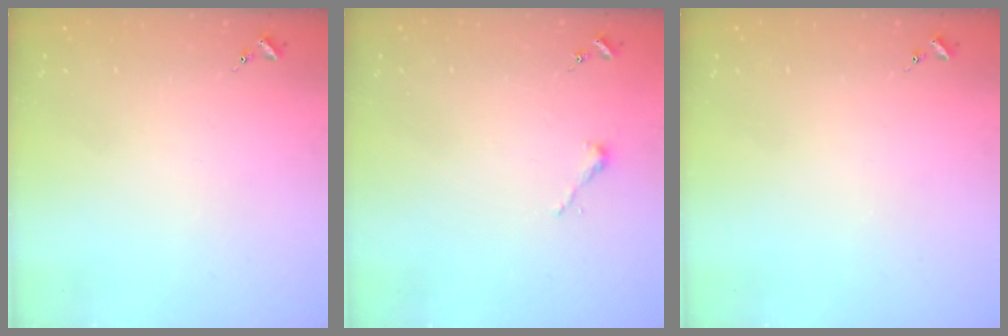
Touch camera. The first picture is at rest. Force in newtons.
{"total": 2.5, "press": 2.5, "slide": 0.2}
{"total": 0.0}